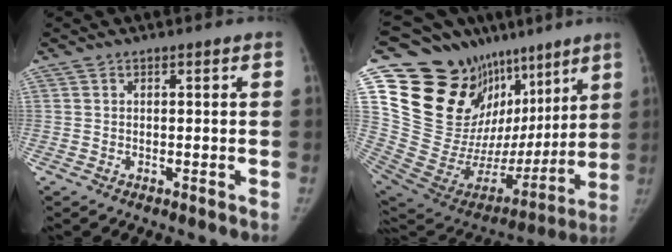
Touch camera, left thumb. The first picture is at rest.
{"total": 32.3, "force": [14.6, 20.2, 20.6], "torque": [-0.289, 0.003, 0.271]}